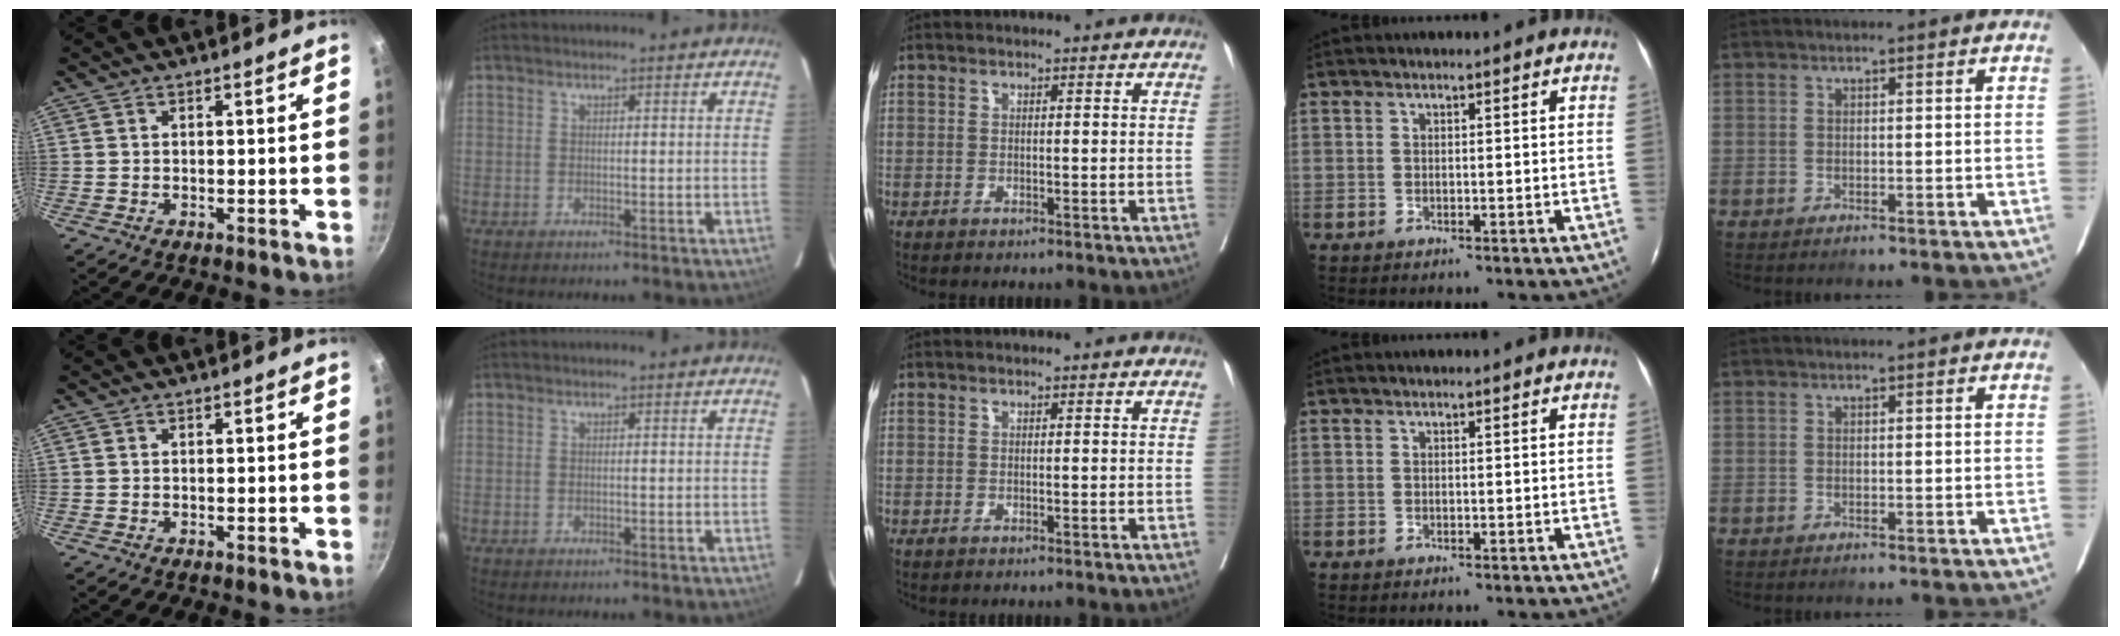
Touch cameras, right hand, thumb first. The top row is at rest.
{}